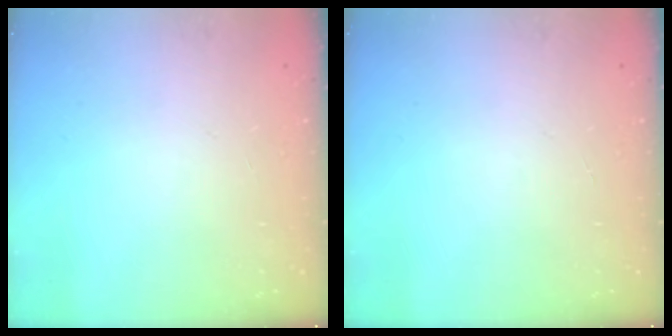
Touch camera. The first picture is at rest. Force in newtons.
{"total": 0.0}